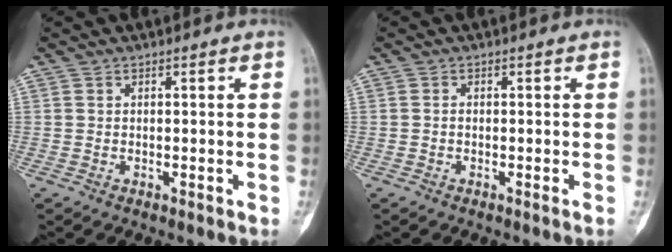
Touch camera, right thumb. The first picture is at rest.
{"total": 0.6, "force": [-0.3, 0.1, 0.5], "torque": [-0.012, -0.001, -0.008]}